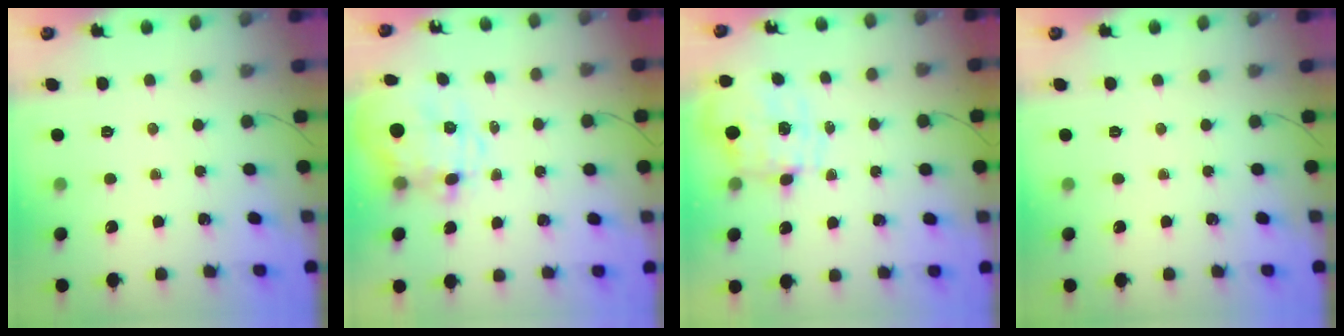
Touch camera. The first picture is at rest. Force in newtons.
{"total": 8.0, "press": 7.7, "slide": 2.1}
{"total": 1.5, "press": 1.4, "slide": 0.4}
{"total": 0.0}